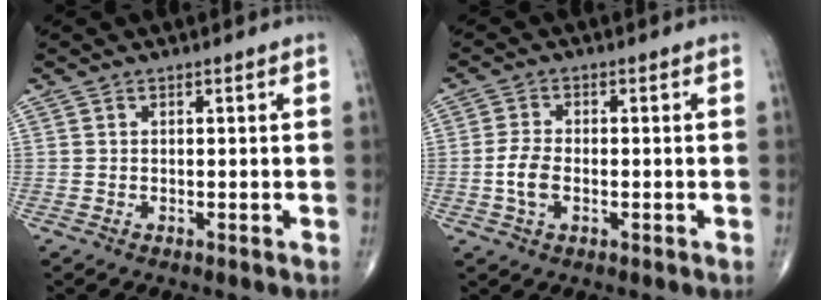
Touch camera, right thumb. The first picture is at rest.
{"total": 4.6, "force": [-0.9, 2.5, 3.7], "torque": [-0.080, 0.007, -0.019]}